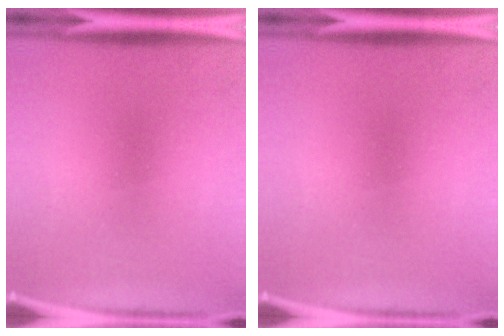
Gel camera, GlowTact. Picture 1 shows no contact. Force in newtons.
{"total": 0.0}